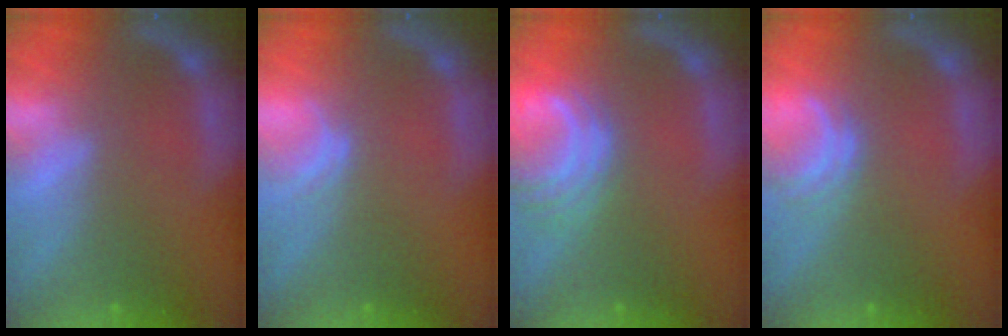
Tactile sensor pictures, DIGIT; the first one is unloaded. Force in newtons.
{"total": 1.0}
{"total": 5.1}
{"total": 2.5}